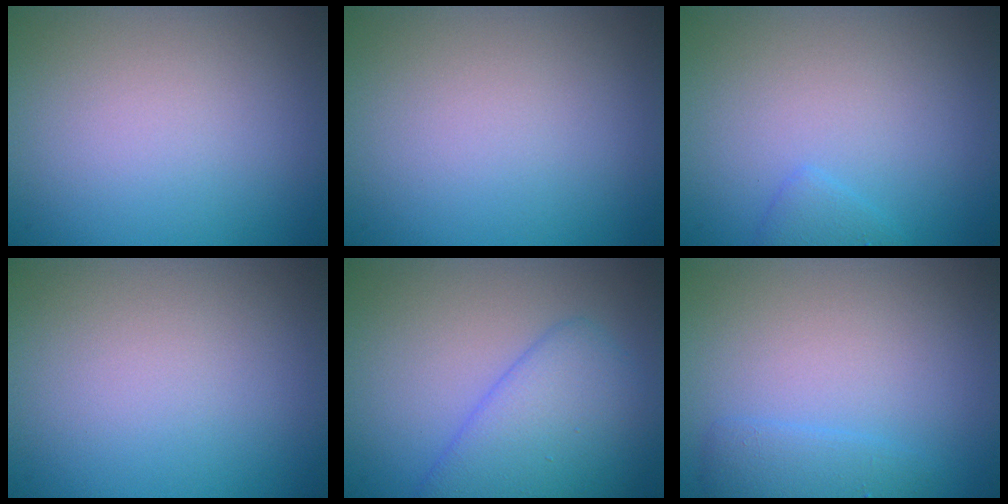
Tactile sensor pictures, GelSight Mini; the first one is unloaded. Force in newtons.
{"total": 0.0}
{"total": 1.2, "press": 1.2, "slide": 0.0}
{"total": 0.0}
{"total": 5.1, "press": 5.1, "slide": 0.3}
{"total": 1.8, "press": 1.8, "slide": 0.2}